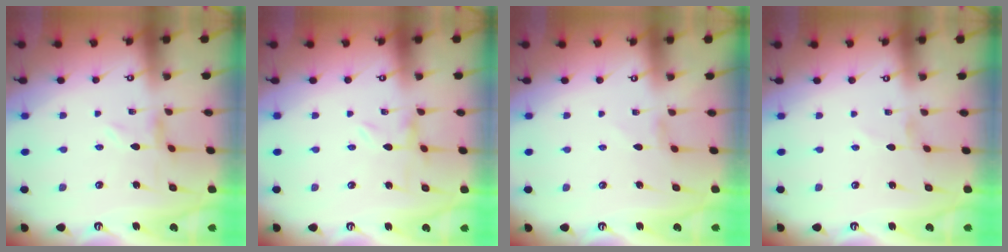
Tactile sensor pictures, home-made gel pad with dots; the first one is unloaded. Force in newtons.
{"total": 0.0}
{"total": 1.5, "press": 1.4, "slide": 0.3}
{"total": 0.0}